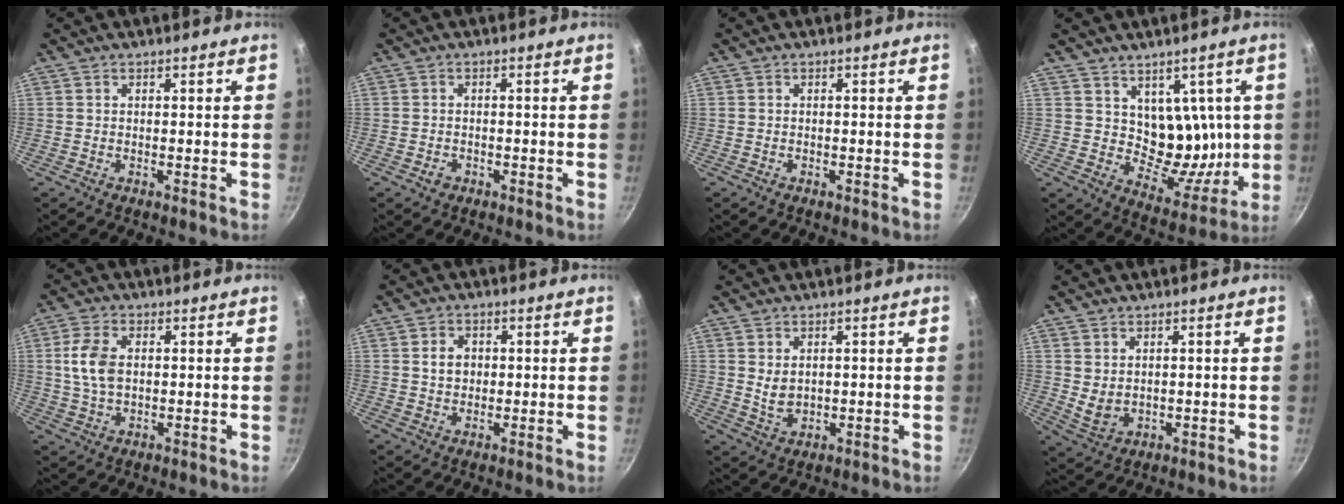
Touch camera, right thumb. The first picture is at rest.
{"total": 1.7, "force": [-0.9, 1.2, 0.7], "torque": [-0.012, 0.008, -0.011]}
{"total": 0.0}
{"total": 12.1, "force": [2.8, 8.7, 8.0], "torque": [-0.061, -0.047, 0.054]}
{"total": 7.1, "force": [0.9, 4.4, 5.5], "torque": [-0.103, 0.006, 0.015]}
{"total": 3.8, "force": [0.5, 3.1, 2.1], "torque": [-0.020, 0.005, 0.008]}
{"total": 3.9, "force": [0.9, 2.7, 2.7], "torque": [-0.042, -0.010, 0.024]}
{"total": 3.9, "force": [1.2, 2.8, 2.5], "torque": [-0.042, -0.016, 0.032]}